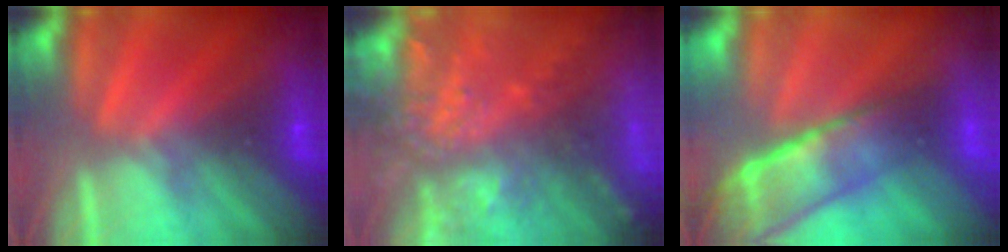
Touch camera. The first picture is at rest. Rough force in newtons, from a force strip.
{"total": 8.3}
{"total": 7.1}